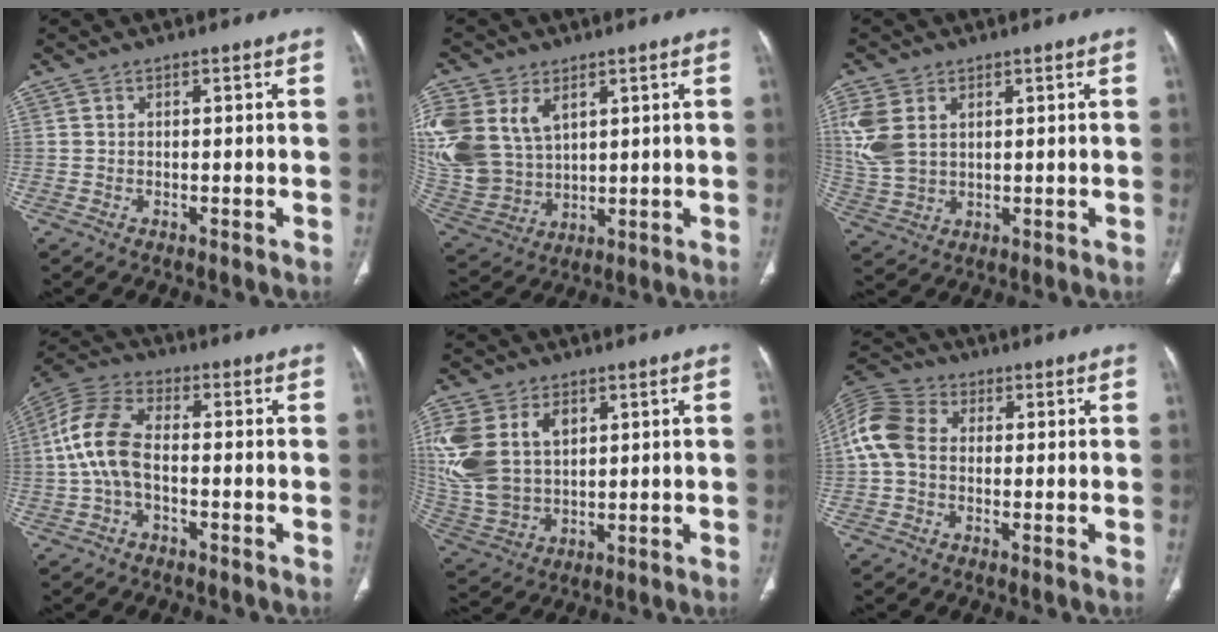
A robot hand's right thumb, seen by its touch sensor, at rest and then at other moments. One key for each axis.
{"total": 21.7, "fx": 7.4, "fy": 15.9, "fz": 12.8, "tx": -0.323, "ty": 0.009, "tz": 0.172}
{"total": 8.7, "fx": 2.7, "fy": 5.7, "fz": 5.9, "tx": -0.143, "ty": -0.002, "tz": 0.066}
{"total": 10.4, "fx": -1.2, "fy": 5.9, "fz": 8.6, "tx": -0.187, "ty": 0.032, "tz": -0.030}
{"total": 18.6, "fx": 5.5, "fy": 12.8, "fz": 12.3, "tx": -0.282, "ty": -0.002, "tz": 0.121}
{"total": 9.3, "fx": 0.2, "fy": 6.9, "fz": 6.2, "tx": -0.132, "ty": 0.027, "tz": -0.007}